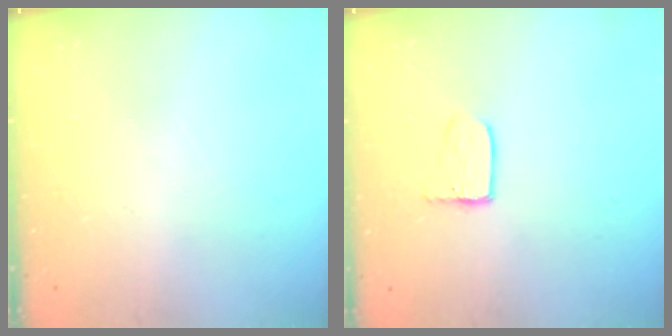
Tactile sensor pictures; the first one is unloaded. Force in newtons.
{"total": 3.3, "press": 3.3, "slide": 0.3}